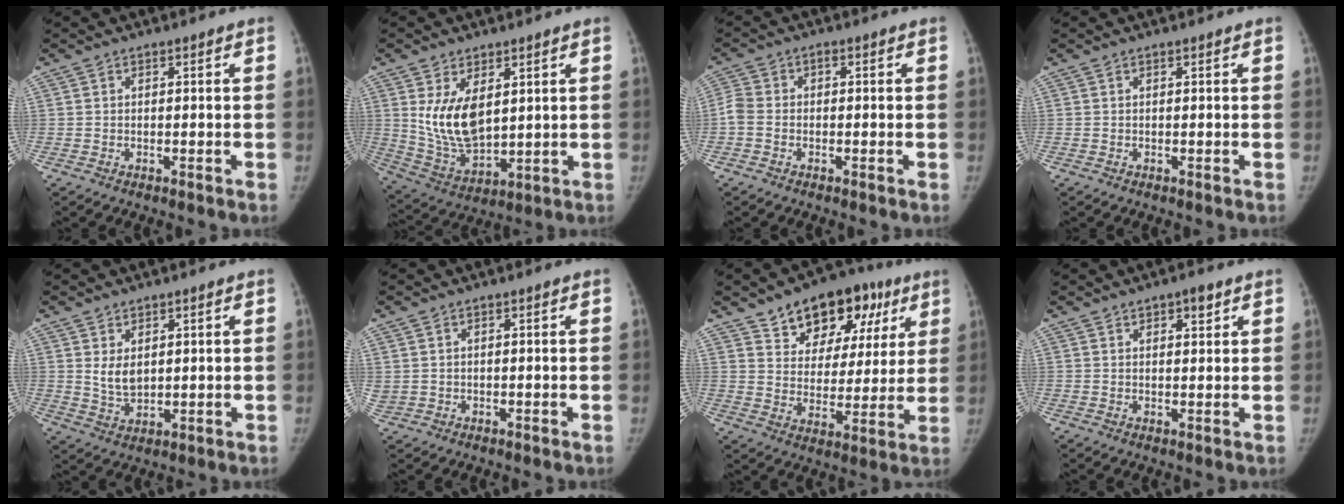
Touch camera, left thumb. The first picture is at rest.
{"total": 11.5, "force": [3.2, 6.4, 9.0], "torque": [-0.149, -0.027, 0.079]}
{"total": 3.5, "force": [-1.1, 2.5, 2.1], "torque": [-0.049, 0.008, -0.031]}
{"total": 0.0}
{"total": 4.5, "force": [1.5, 2.8, 3.2], "torque": [-0.046, -0.018, 0.037]}
{"total": 2.2, "force": [0.7, 1.9, 0.9], "torque": [-0.029, 0.002, 0.022]}
{"total": 18.1, "force": [10.3, 11.0, 10.0], "torque": [-0.089, -0.021, 0.155]}
{"total": 3.1, "force": [1.9, 1.2, 2.1], "torque": [-0.019, -0.008, 0.027]}